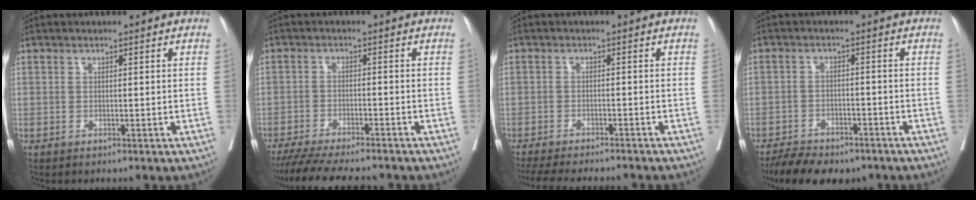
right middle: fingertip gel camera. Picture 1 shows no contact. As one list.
[{"total": 13.1, "force": [-11.6, 1.6, 5.9], "torque": [-0.086, -0.019, -0.169]}, {"total": 15.1, "force": [-13.6, 2.0, 6.2], "torque": [-0.118, -0.023, -0.186]}, {"total": 10.3, "force": [-8.2, 4.0, 4.6], "torque": [-0.066, 0.001, -0.123]}]